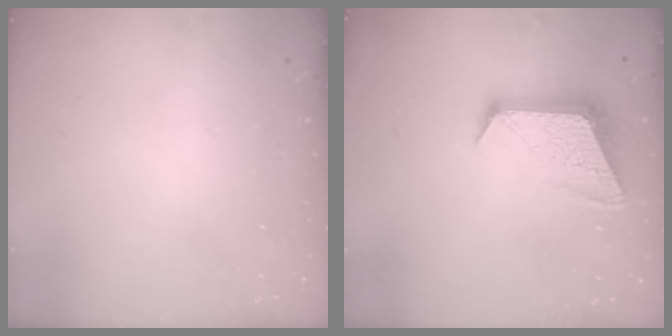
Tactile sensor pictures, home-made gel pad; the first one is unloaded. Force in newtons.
{"total": 11.8, "press": 11.7, "slide": 0.6}